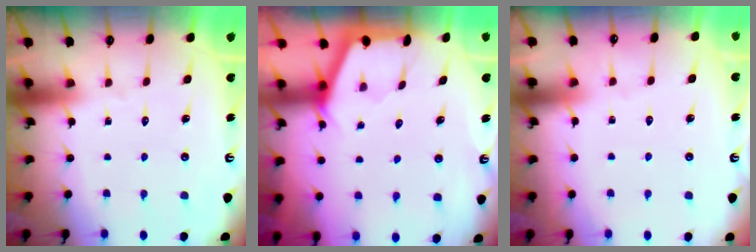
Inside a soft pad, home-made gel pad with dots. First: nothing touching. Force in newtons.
{"total": 2.4, "press": 2.4, "slide": 0.4}
{"total": 2.6, "press": 2.5, "slide": 0.5}